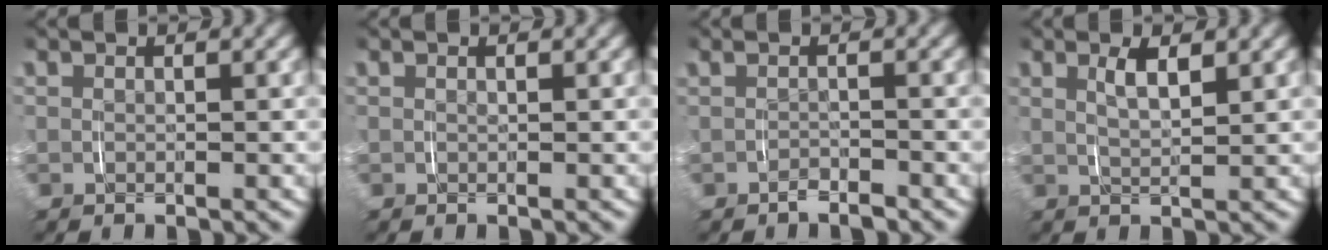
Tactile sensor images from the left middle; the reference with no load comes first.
{"total": 0.0}
{"total": 1.1, "force": [-0.9, 0.1, 0.6], "torque": [-0.009, 0.005, -0.018]}
{"total": 2.2, "force": [1.0, 0.6, 1.9], "torque": [-0.037, -0.004, 0.021]}